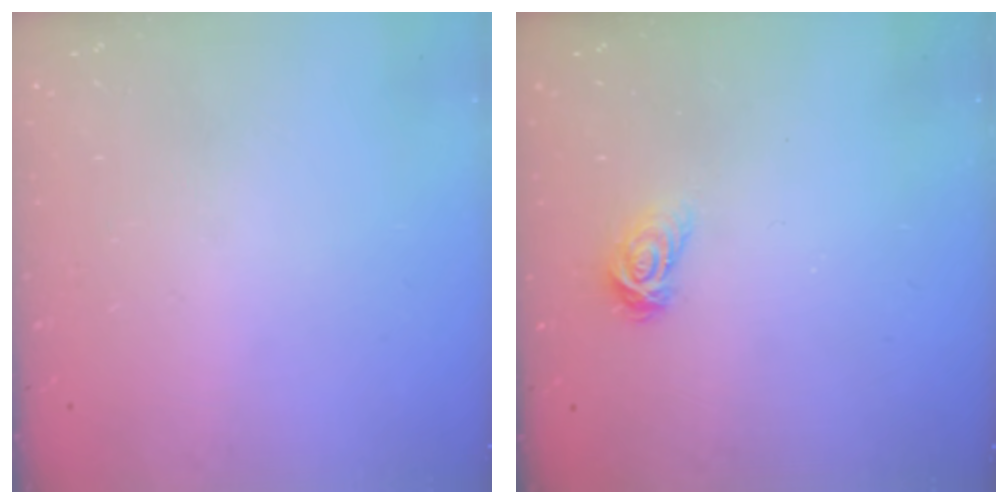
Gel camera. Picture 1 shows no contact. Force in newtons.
{"total": 3.8, "press": 3.8, "slide": 0.4}